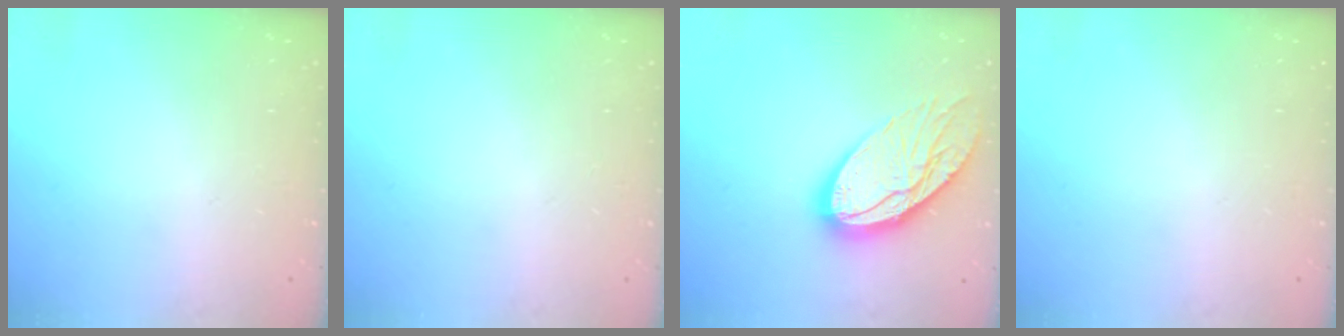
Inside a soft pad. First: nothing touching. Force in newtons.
{"total": 0.0}
{"total": 19.1, "press": 19.1, "slide": 1.4}
{"total": 0.0}